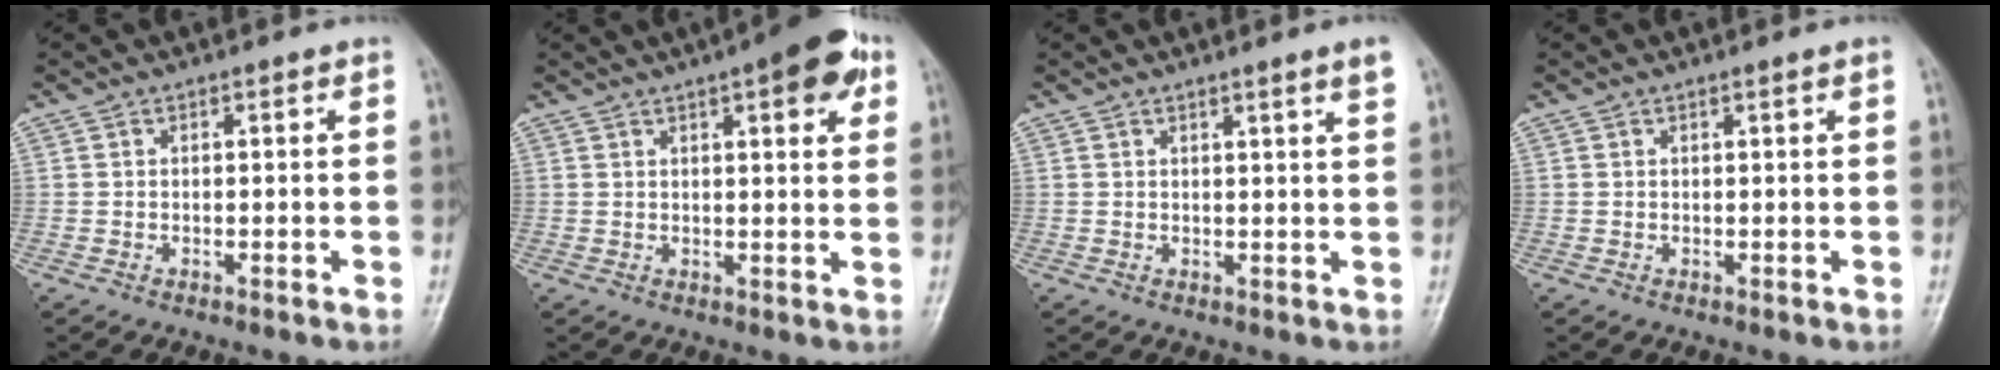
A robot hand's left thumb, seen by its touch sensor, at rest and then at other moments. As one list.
[{"total": 9.6, "force": [4.7, 3.0, 7.8], "torque": [-0.080, -0.008, 0.054]}, {"total": 3.1, "force": [2.0, -0.4, 2.3], "torque": [-0.032, -0.014, 0.030]}, {"total": 0.8, "force": [0.5, -0.1, 0.6], "torque": [-0.014, -0.003, 0.010]}]